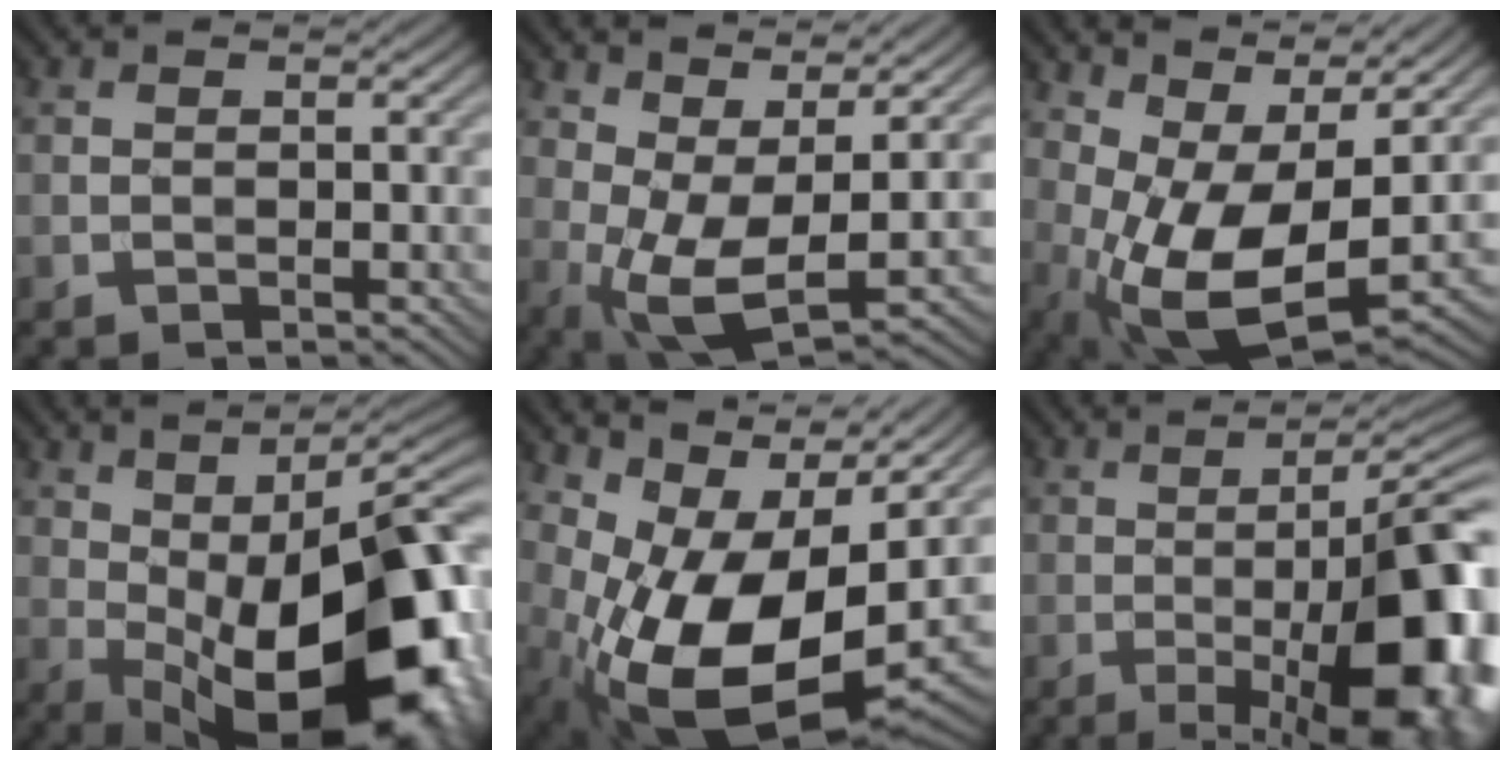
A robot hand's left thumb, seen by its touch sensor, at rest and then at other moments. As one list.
[{"total": 9.5, "force": [1.7, 4.2, 8.3], "torque": [-0.169, -0.003, 0.034]}, {"total": 13.3, "force": [1.3, 6.4, 11.5], "torque": [-0.221, -0.010, 0.037]}, {"total": 21.4, "force": [-3.3, 10.2, 18.6], "torque": [-0.244, -0.004, -0.040]}, {"total": 15.4, "force": [0.2, 8.3, 13.0], "torque": [-0.229, -0.013, 0.020]}, {"total": 17.1, "force": [-4.6, 5.1, 15.7], "torque": [-0.184, 0.010, -0.057]}]